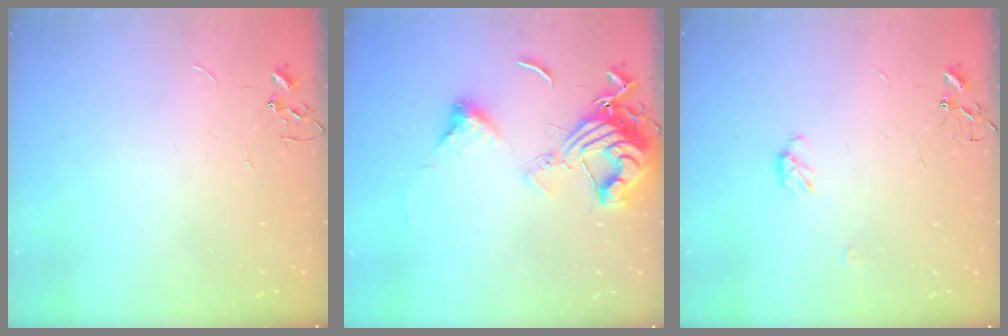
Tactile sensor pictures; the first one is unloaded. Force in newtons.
{"total": 15.7, "press": 15.6, "slide": 1.7}
{"total": 3.8, "press": 3.7, "slide": 0.4}